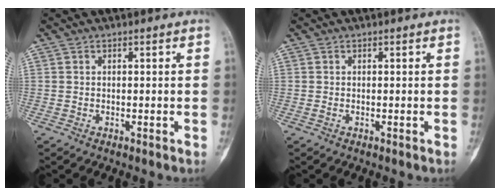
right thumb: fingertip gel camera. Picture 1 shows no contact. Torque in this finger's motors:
{"motor_torque": [0.77, 0.77, 0.10, -0.05, 0.00]}